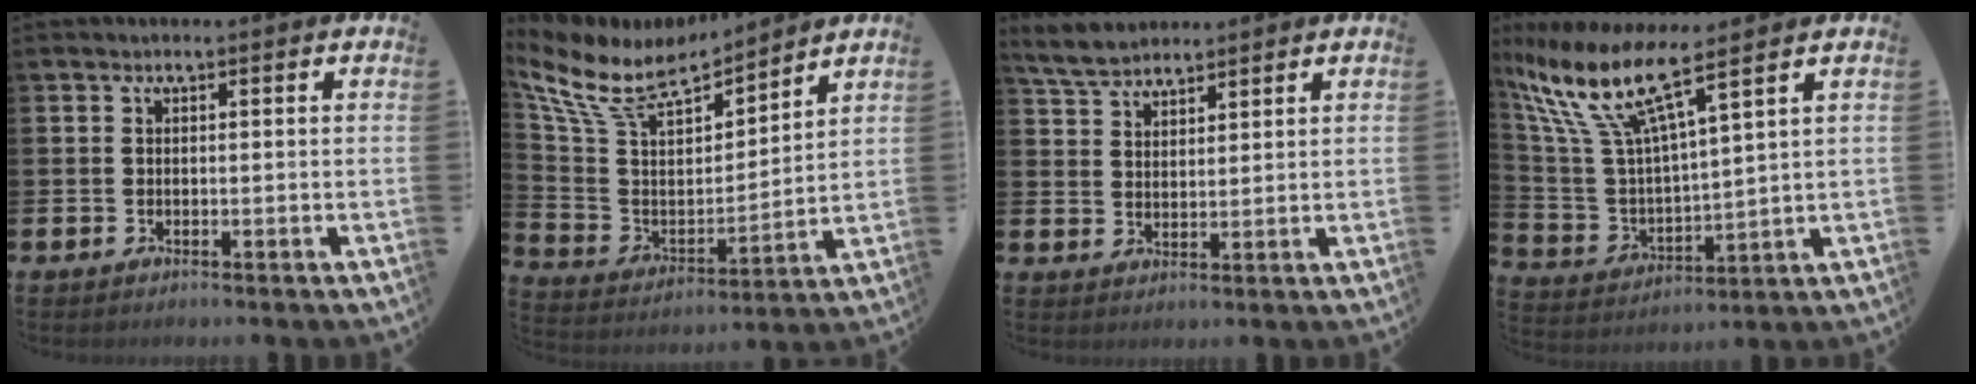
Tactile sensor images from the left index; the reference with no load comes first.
{"total": 9.9, "force": [8.7, 3.5, 3.3], "torque": [-0.110, -0.058, 0.152]}
{"total": 4.8, "force": [4.6, 1.1, 0.9], "torque": [-0.033, -0.011, 0.087]}
{"total": 10.7, "force": [8.1, 2.1, 6.7], "torque": [-0.162, -0.041, 0.135]}